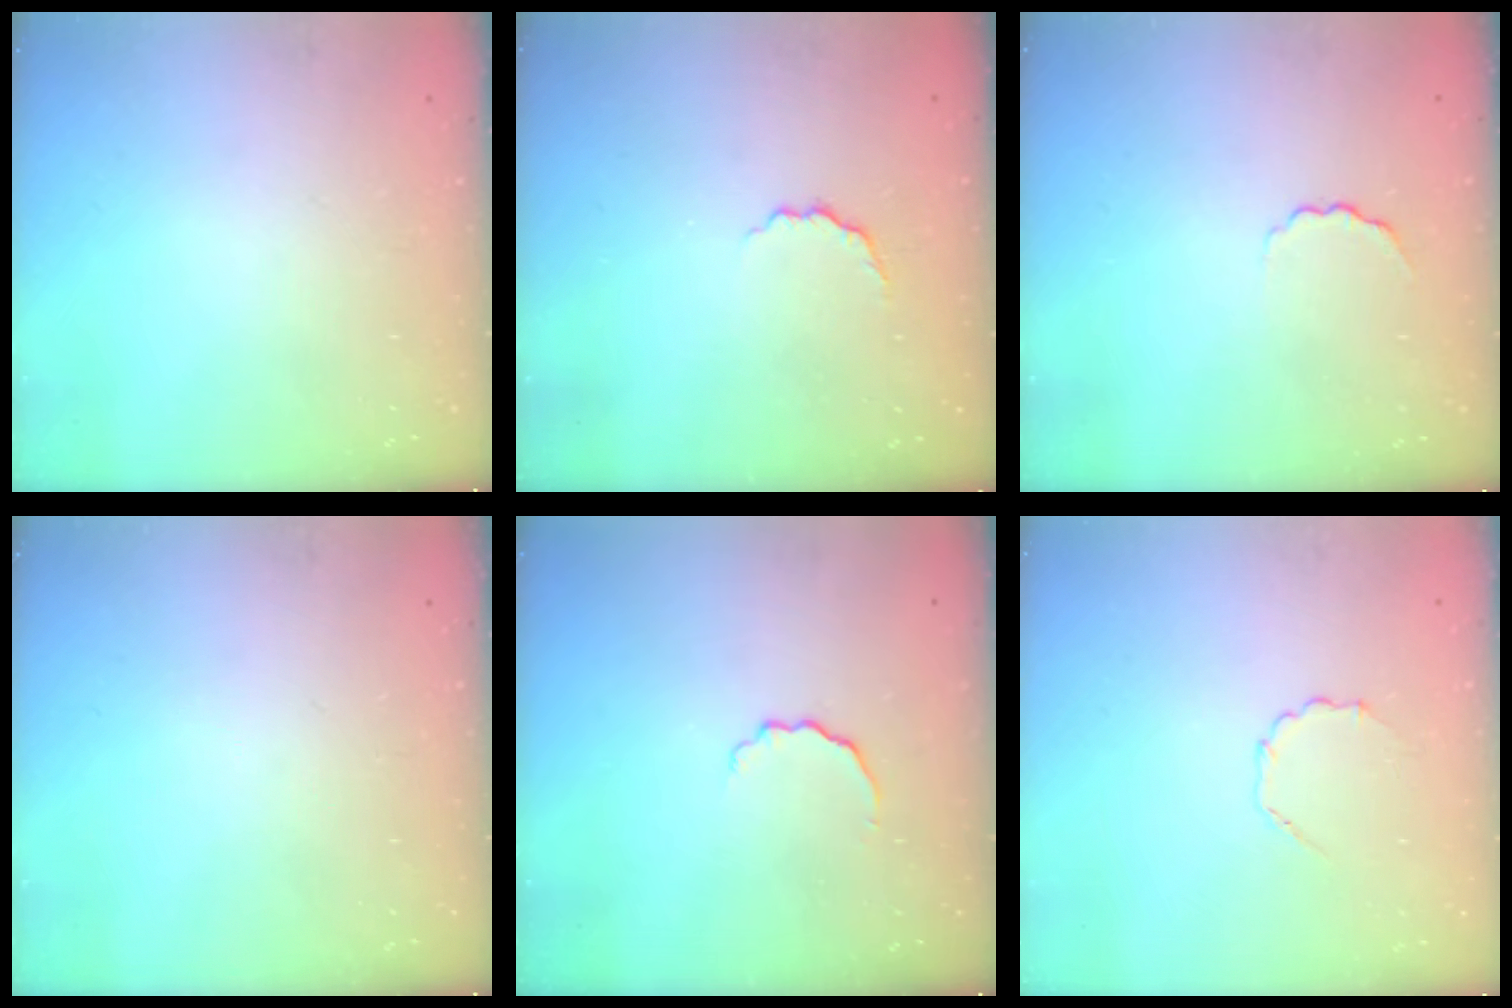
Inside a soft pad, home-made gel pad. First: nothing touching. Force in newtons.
{"total": 3.4, "press": 3.3, "slide": 0.9}
{"total": 2.5, "press": 2.4, "slide": 0.6}
{"total": 0.0}
{"total": 3.2, "press": 3.1, "slide": 0.8}
{"total": 3.4, "press": 3.1, "slide": 1.3}